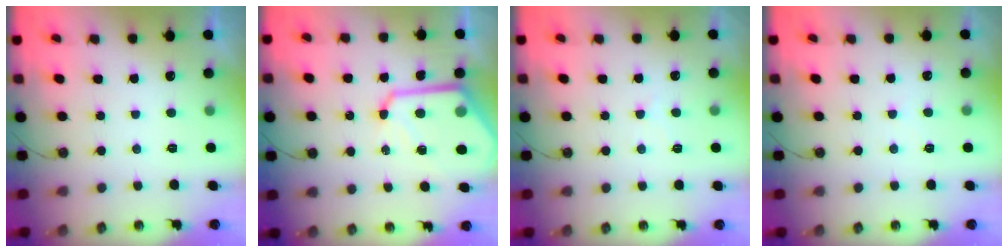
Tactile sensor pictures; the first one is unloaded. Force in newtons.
{"total": 13.9, "press": 13.9, "slide": 1.4}
{"total": 4.5, "press": 4.5, "slide": 0.5}
{"total": 1.9, "press": 1.9, "slide": 0.3}